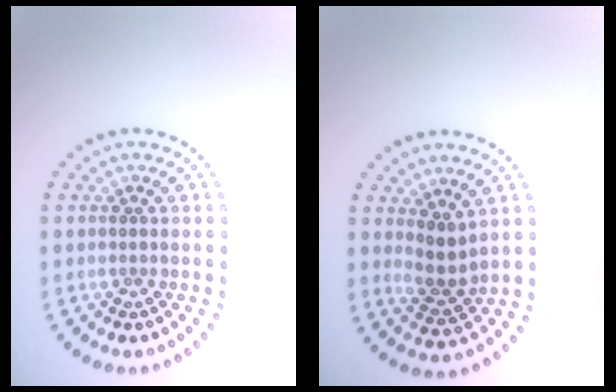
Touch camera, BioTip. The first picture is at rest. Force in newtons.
{"total": 2.4, "press": 1.9, "slide": 1.4}